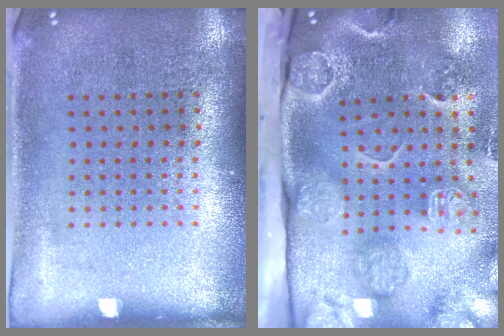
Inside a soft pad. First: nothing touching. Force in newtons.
{"total": 4.5, "press": 3.4, "slide": 3.0}